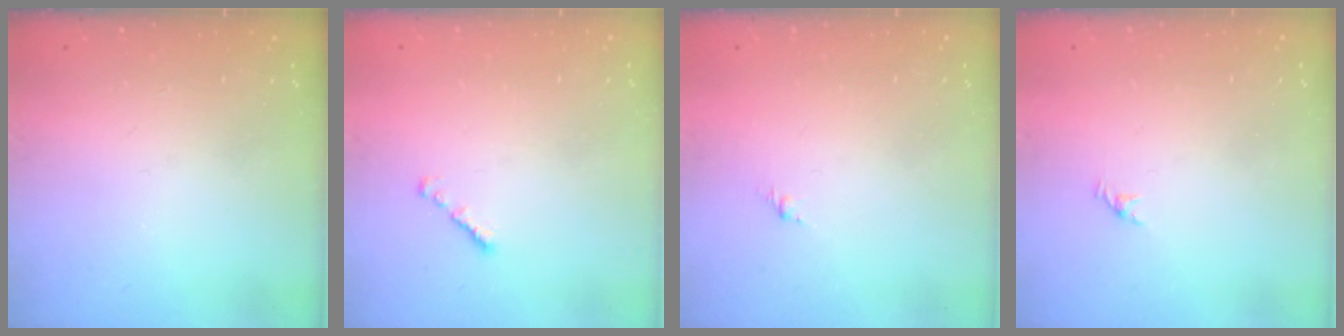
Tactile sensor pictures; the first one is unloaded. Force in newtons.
{"total": 0.8, "press": 0.7, "slide": 0.4}
{"total": 1.3, "press": 1.2, "slide": 0.5}
{"total": 0.5, "press": 0.3, "slide": 0.4}